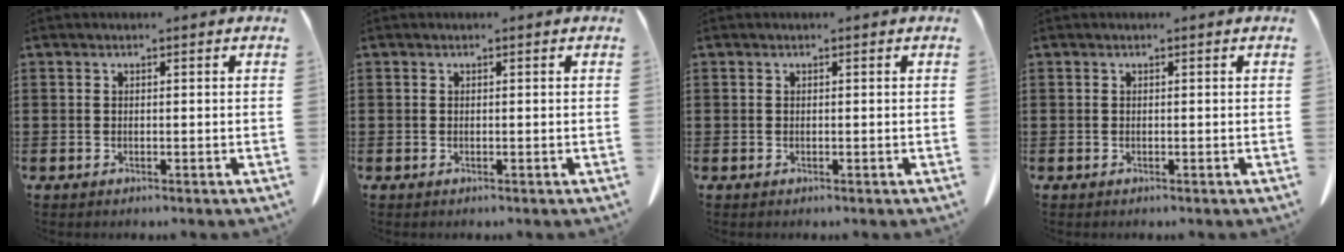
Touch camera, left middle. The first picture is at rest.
{"total": 0.0}
{"total": 0.0}
{"total": 0.0}